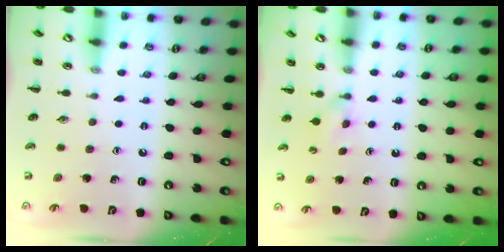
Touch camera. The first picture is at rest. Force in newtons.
{"total": 2.4, "press": 2.2, "slide": 1.0}